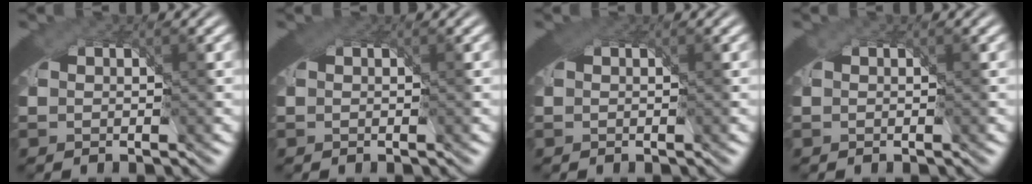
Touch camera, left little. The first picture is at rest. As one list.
[{"total": 0.0}, {"total": 0.0}, {"total": 0.0}]